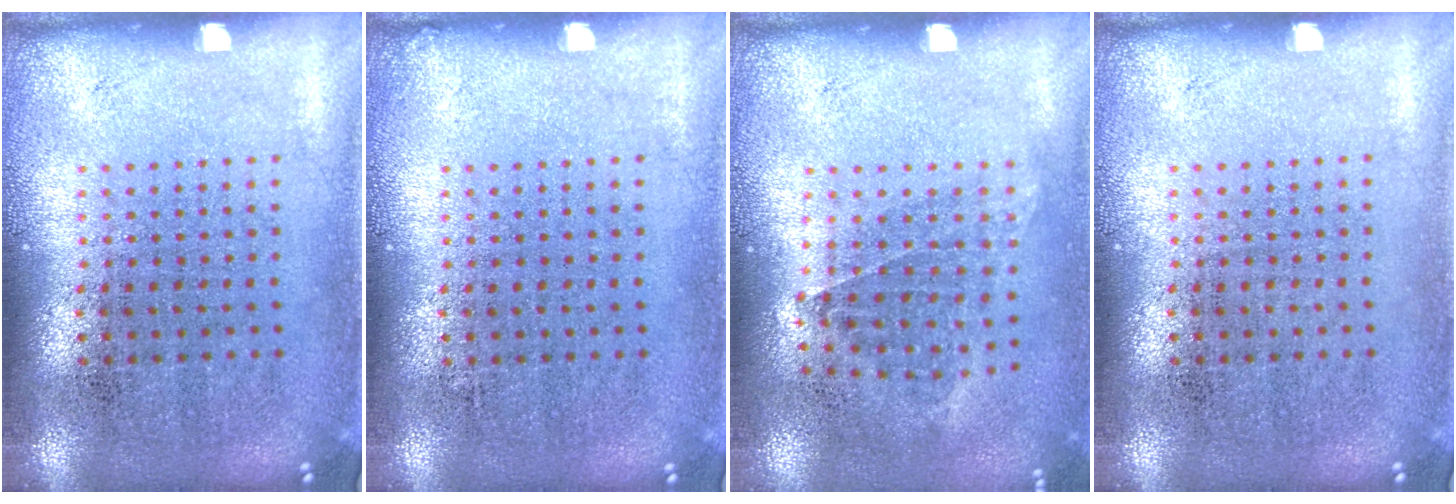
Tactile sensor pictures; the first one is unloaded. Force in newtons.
{"total": 0.0}
{"total": 1.0, "press": 0.8, "slide": 0.6}
{"total": 0.0}